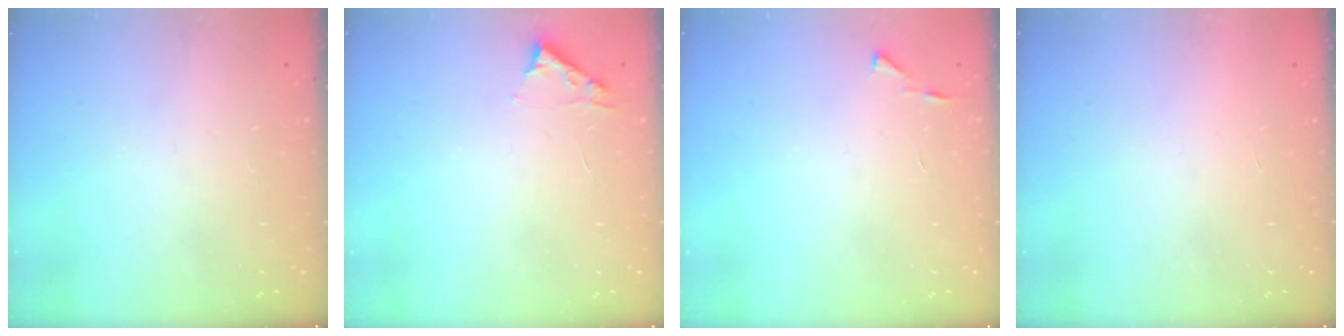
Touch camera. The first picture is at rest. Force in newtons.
{"total": 4.5, "press": 4.4, "slide": 0.5}
{"total": 3.1, "press": 3.1, "slide": 0.3}
{"total": 1.6, "press": 1.6, "slide": 0.1}